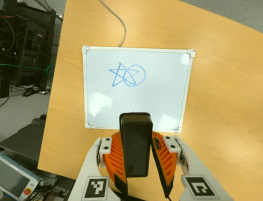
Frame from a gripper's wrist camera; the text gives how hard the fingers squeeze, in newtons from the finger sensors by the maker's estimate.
{"total": 8.8, "left": 7.4, "right": 10.2}